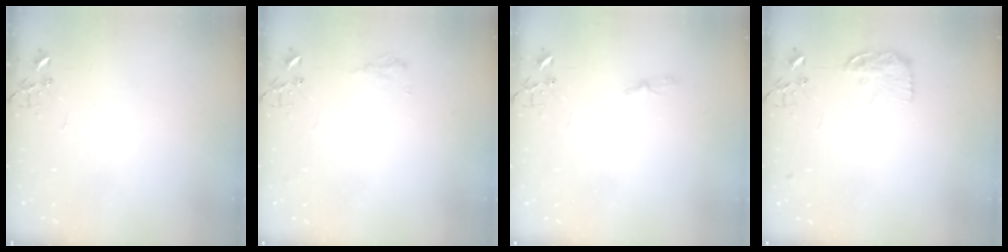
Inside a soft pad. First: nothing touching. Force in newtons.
{"total": 8.5, "press": 8.4, "slide": 0.8}
{"total": 4.4, "press": 4.4, "slide": 0.6}
{"total": 12.3, "press": 12.3, "slide": 0.5}